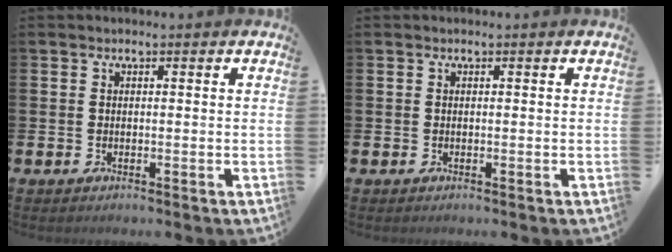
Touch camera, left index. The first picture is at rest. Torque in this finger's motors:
{"motor_torque": [0.00, 0.00, 0.02, 0.00]}